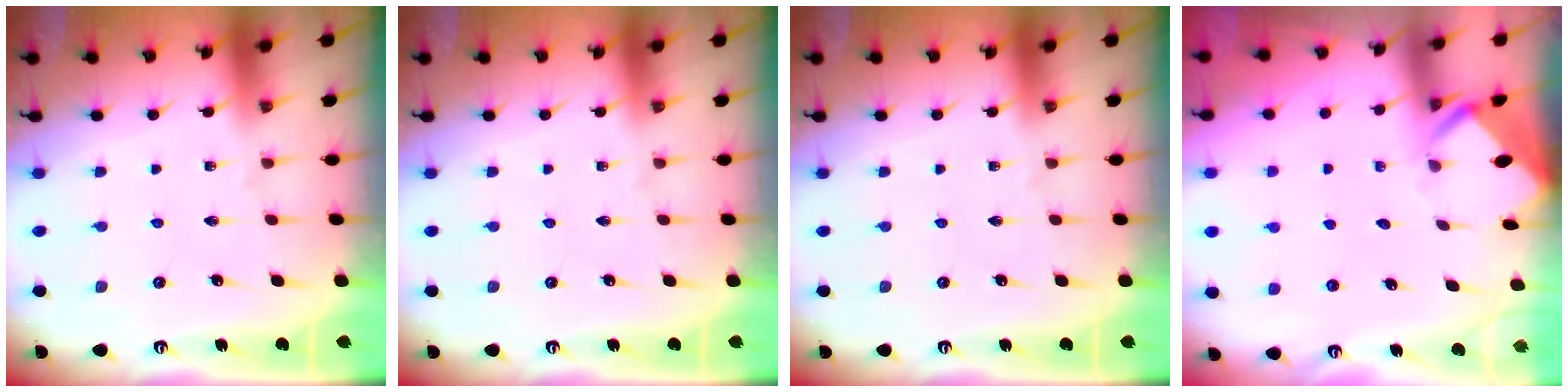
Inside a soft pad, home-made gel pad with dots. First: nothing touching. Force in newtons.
{"total": 0.0}
{"total": 0.0}
{"total": 3.3, "press": 3.3, "slide": 0.2}